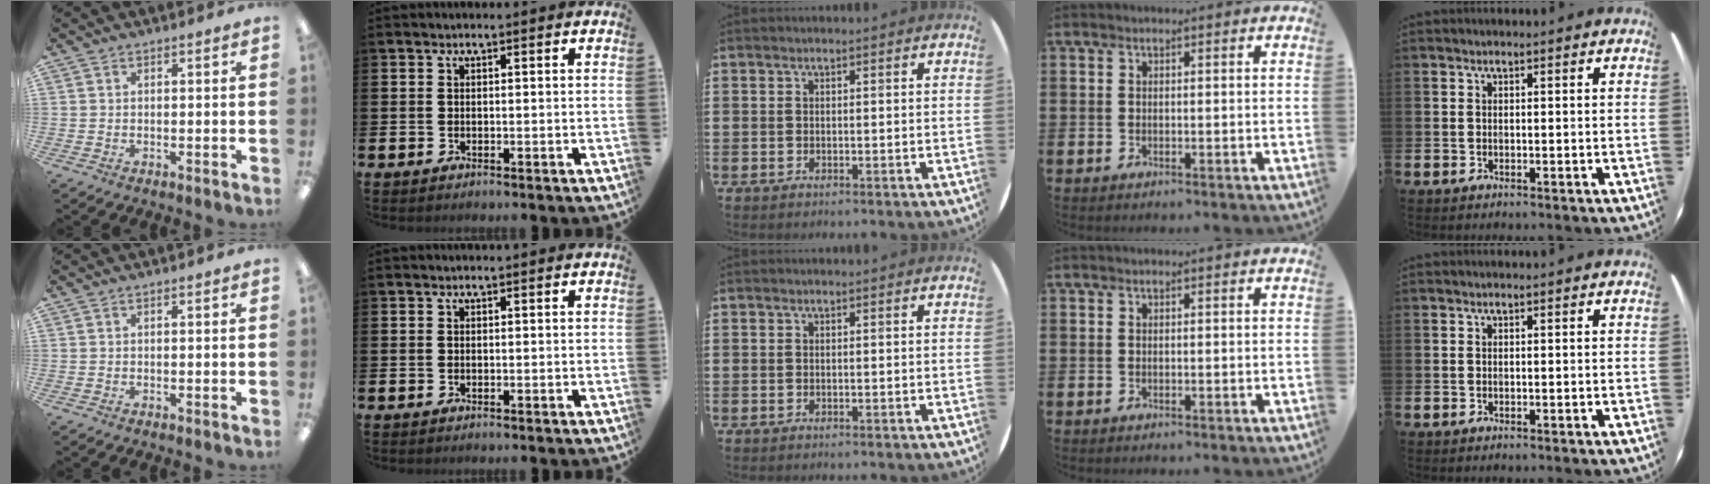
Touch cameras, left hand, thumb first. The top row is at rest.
{}